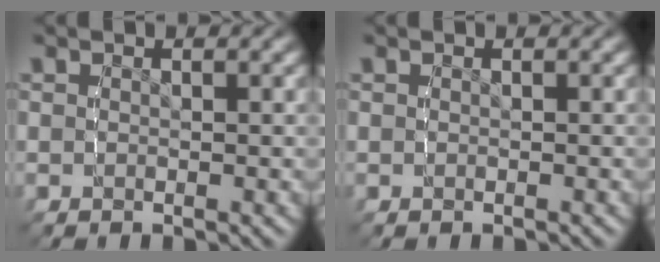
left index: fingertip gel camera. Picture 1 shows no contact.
{"total": 0.0}